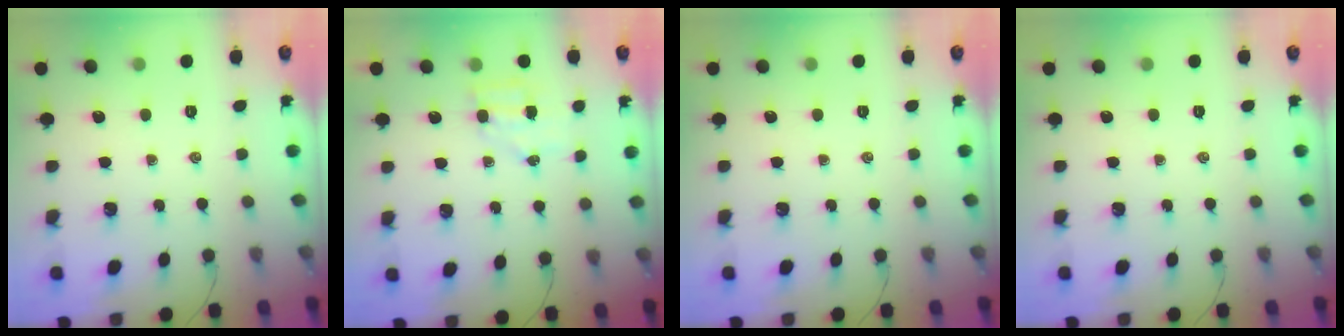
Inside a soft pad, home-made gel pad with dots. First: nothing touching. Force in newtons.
{"total": 4.8, "press": 4.7, "slide": 0.7}
{"total": 0.0}
{"total": 0.0}